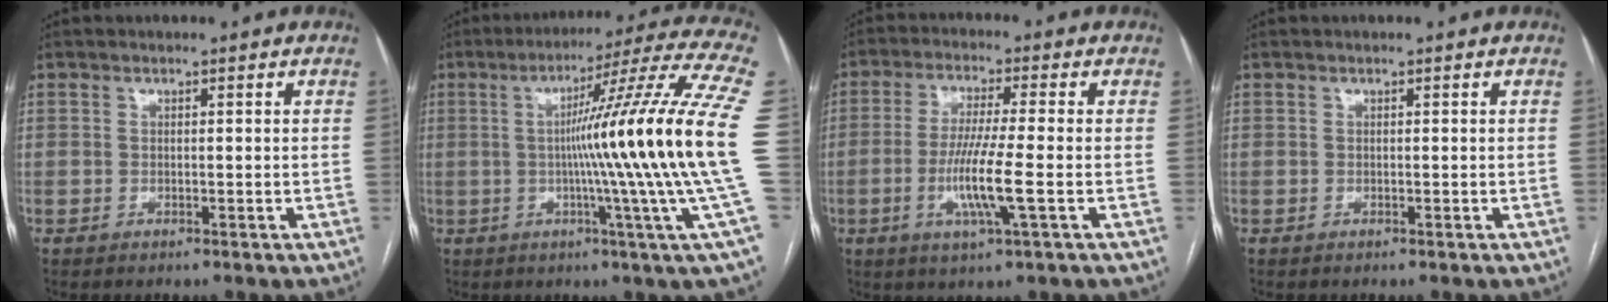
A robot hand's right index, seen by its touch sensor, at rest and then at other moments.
{"total": 21.1, "force": [-0.7, -4.0, 20.7], "torque": [-0.260, -0.010, -0.030]}
{"total": 8.3, "force": [-2.1, -0.5, 8.0], "torque": [-0.161, -0.015, -0.042]}
{"total": 0.0}